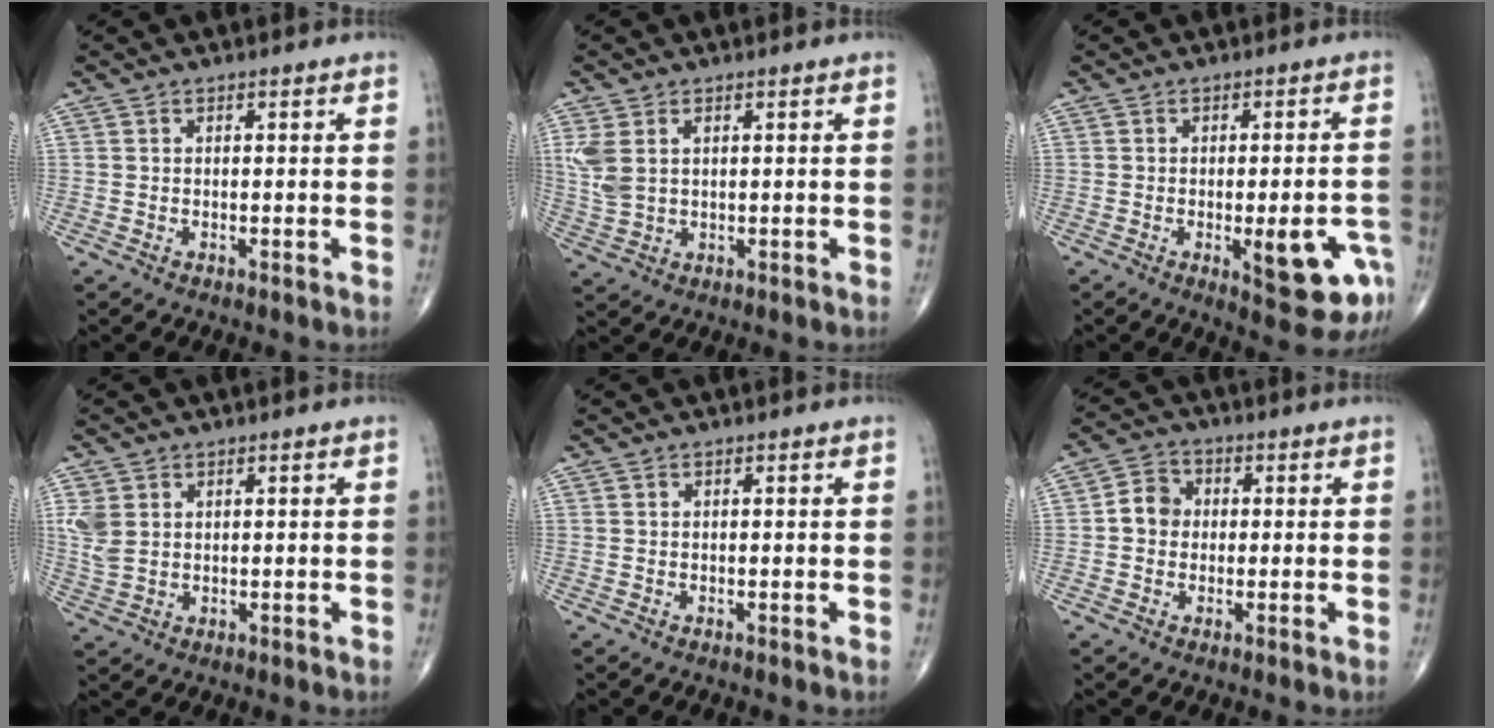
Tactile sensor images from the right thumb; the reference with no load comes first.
{"total": 5.6, "force": [1.6, 3.4, 4.1], "torque": [-0.106, 0.004, 0.041]}
{"total": 10.6, "force": [-3.8, 3.5, 9.2], "torque": [-0.094, 0.010, -0.038]}
{"total": 4.5, "force": [1.4, 3.3, 2.7], "torque": [-0.062, -0.001, 0.036]}
{"total": 0.0}
{"total": 5.0, "force": [-0.1, 4.4, 2.4], "torque": [-0.028, 0.014, -0.011]}